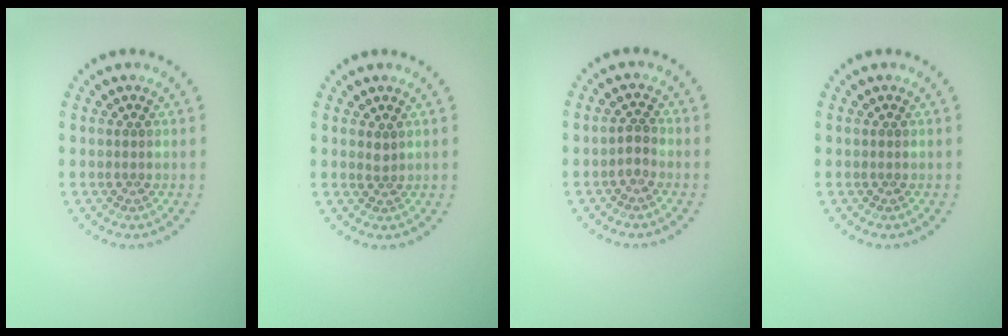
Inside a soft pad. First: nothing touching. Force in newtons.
{"total": 0.8, "press": 0.5, "slide": 0.6}
{"total": 1.2, "press": 1.0, "slide": 0.7}
{"total": 0.0}